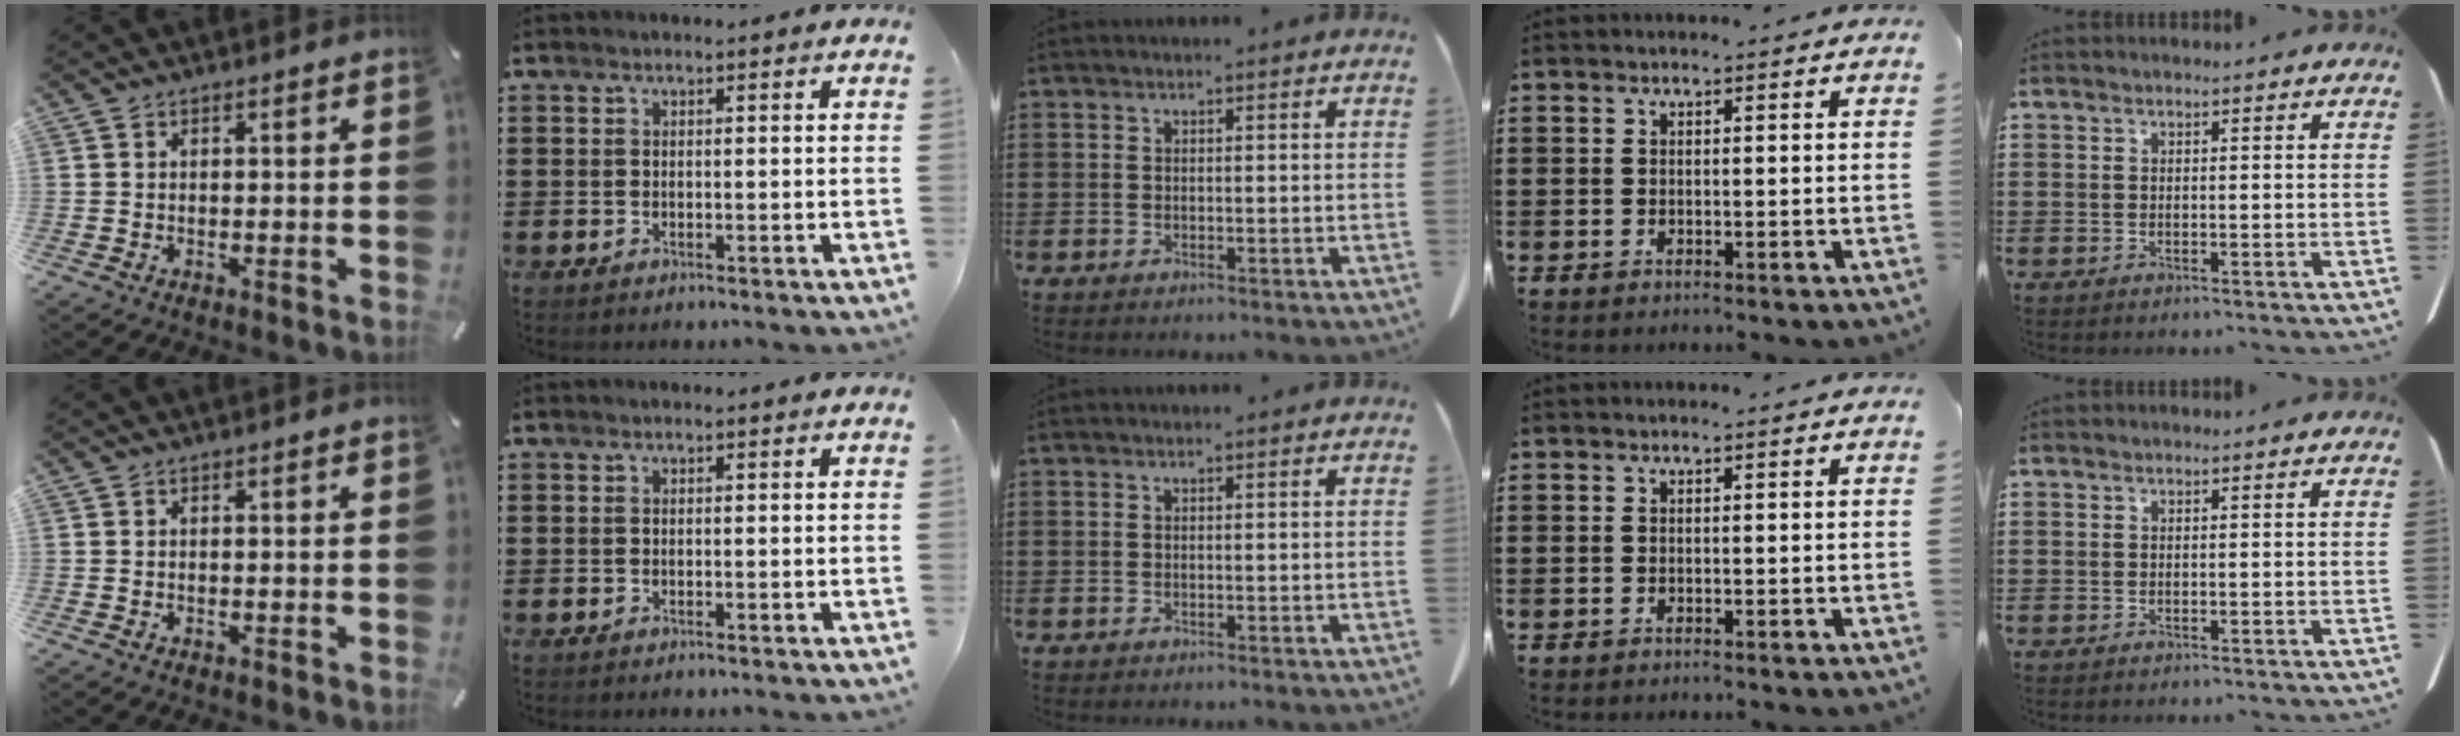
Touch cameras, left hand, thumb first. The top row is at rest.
{}